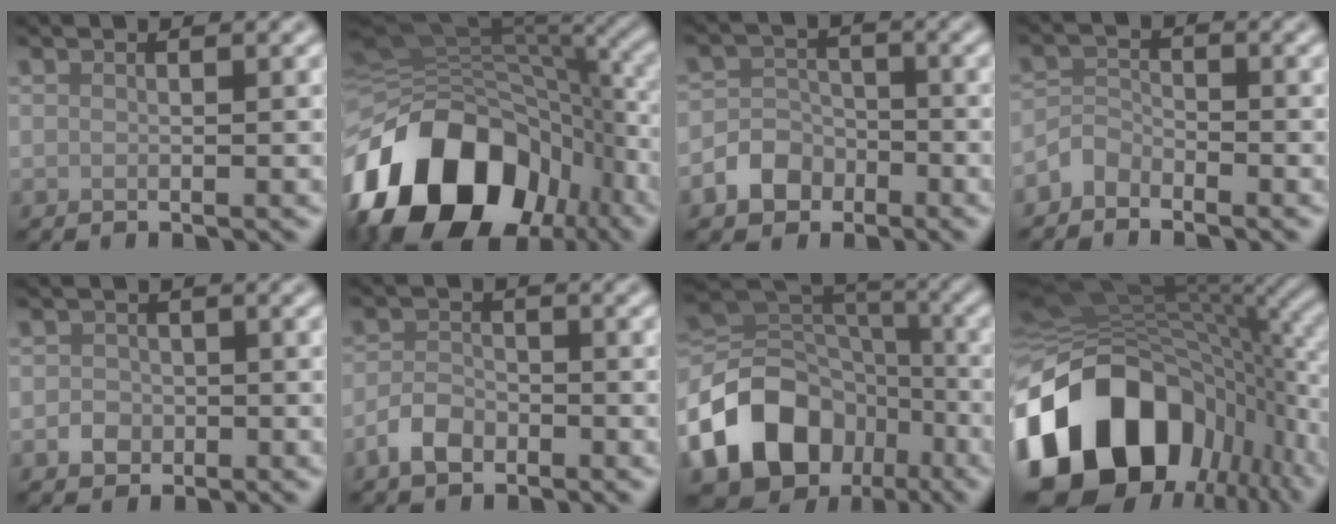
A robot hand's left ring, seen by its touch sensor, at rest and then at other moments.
{"total": 17.8, "force": [-8.3, 11.8, 10.4], "torque": [-0.210, -0.018, -0.128]}
{"total": 3.6, "force": [-1.9, 2.8, 1.1], "torque": [-0.019, 0.004, -0.039]}
{"total": 2.1, "force": [-1.8, 0.9, 0.3], "torque": [-0.004, 0.009, -0.045]}
{"total": 1.6, "force": [-0.5, 1.4, 0.5], "torque": [0.000, 0.000, -0.012]}
{"total": 2.7, "force": [-1.7, 1.6, 1.4], "torque": [-0.026, 0.004, -0.040]}
{"total": 14.4, "force": [-7.0, 10.6, 6.9], "torque": [-0.156, -0.004, -0.129]}
{"total": 18.4, "force": [-6.7, 12.0, 12.2], "torque": [-0.249, -0.019, -0.116]}